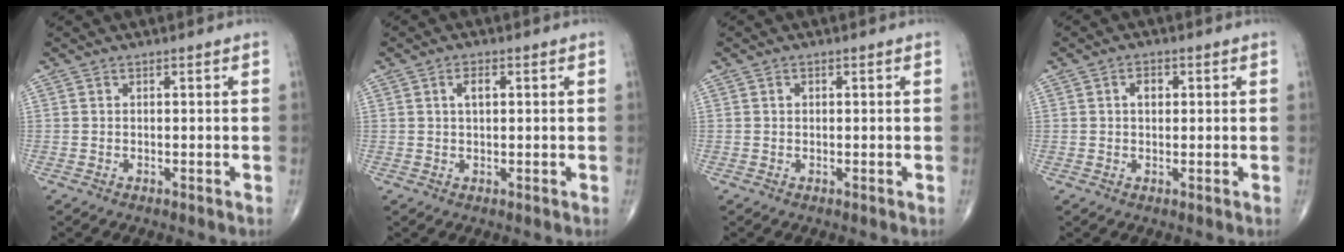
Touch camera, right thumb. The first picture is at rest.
{"total": 2.7, "force": [0.8, 1.3, 2.2], "torque": [-0.038, 0.003, 0.013]}
{"total": 0.9, "force": [0.2, 0.7, 0.5], "torque": [-0.006, 0.001, 0.004]}
{"total": 2.7, "force": [0.7, 1.8, 1.9], "torque": [-0.025, 0.004, 0.009]}